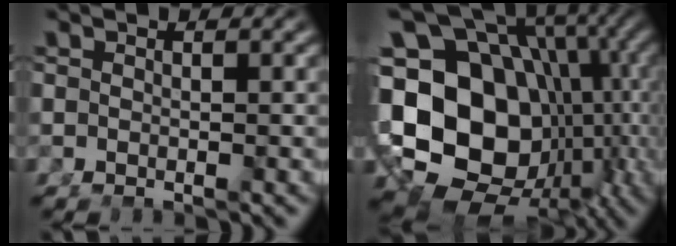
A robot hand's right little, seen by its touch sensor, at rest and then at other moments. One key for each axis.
{"total": 27.4, "fx": -3.6, "fy": 21.0, "fz": 17.2, "tx": -0.305, "ty": -0.086, "tz": -0.032}